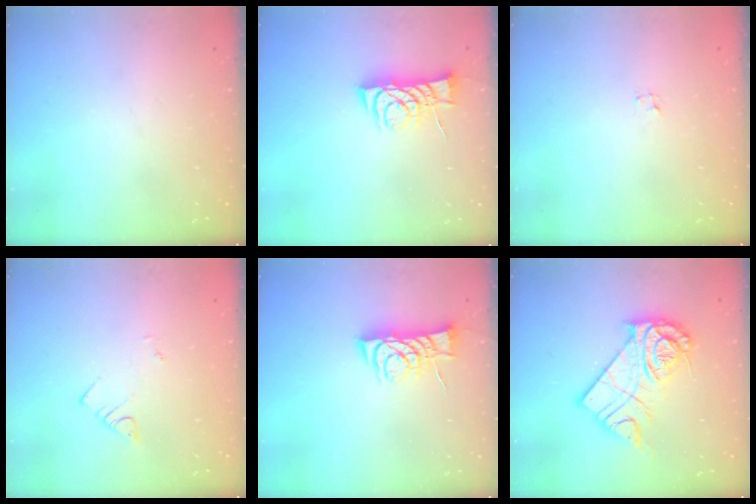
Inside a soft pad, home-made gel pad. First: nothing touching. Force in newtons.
{"total": 7.8, "press": 7.7, "slide": 0.6}
{"total": 1.2, "press": 1.2, "slide": 0.1}
{"total": 2.1, "press": 2.1, "slide": 0.4}
{"total": 7.8, "press": 7.7, "slide": 0.6}
{"total": 15.9, "press": 15.9, "slide": 1.3}